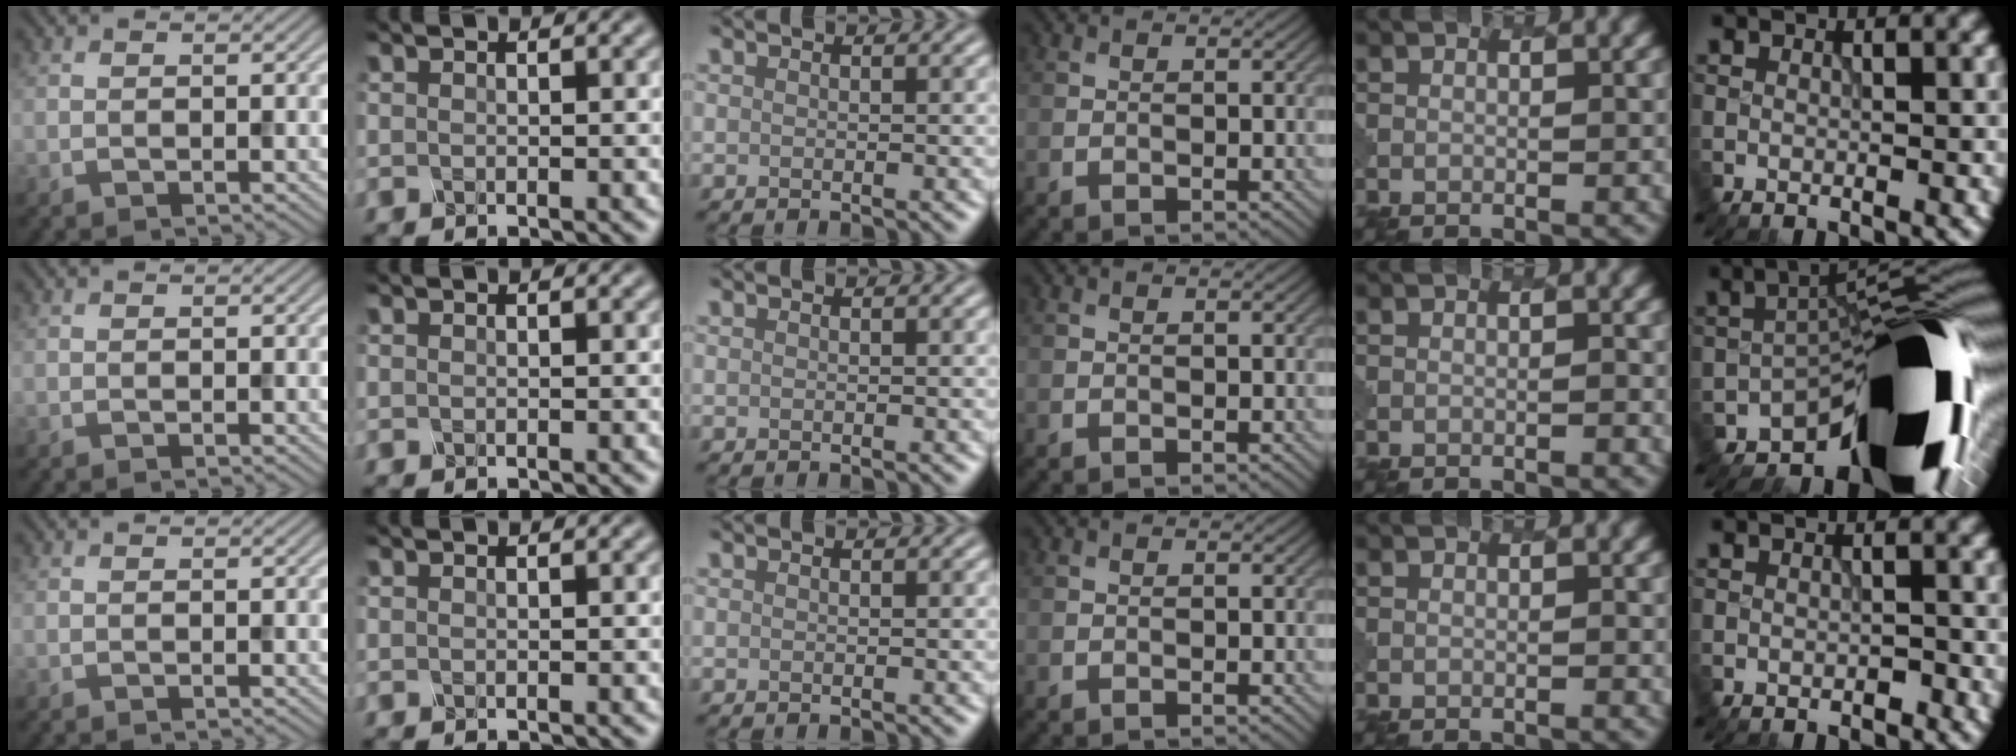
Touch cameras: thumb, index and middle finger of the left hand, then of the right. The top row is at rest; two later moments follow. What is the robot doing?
{"motion": "dispense", "object": "spray bottle"}